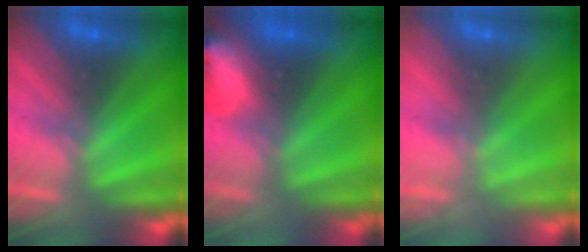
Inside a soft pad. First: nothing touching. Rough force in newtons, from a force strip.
{"total": 5.5}
{"total": 2.1}